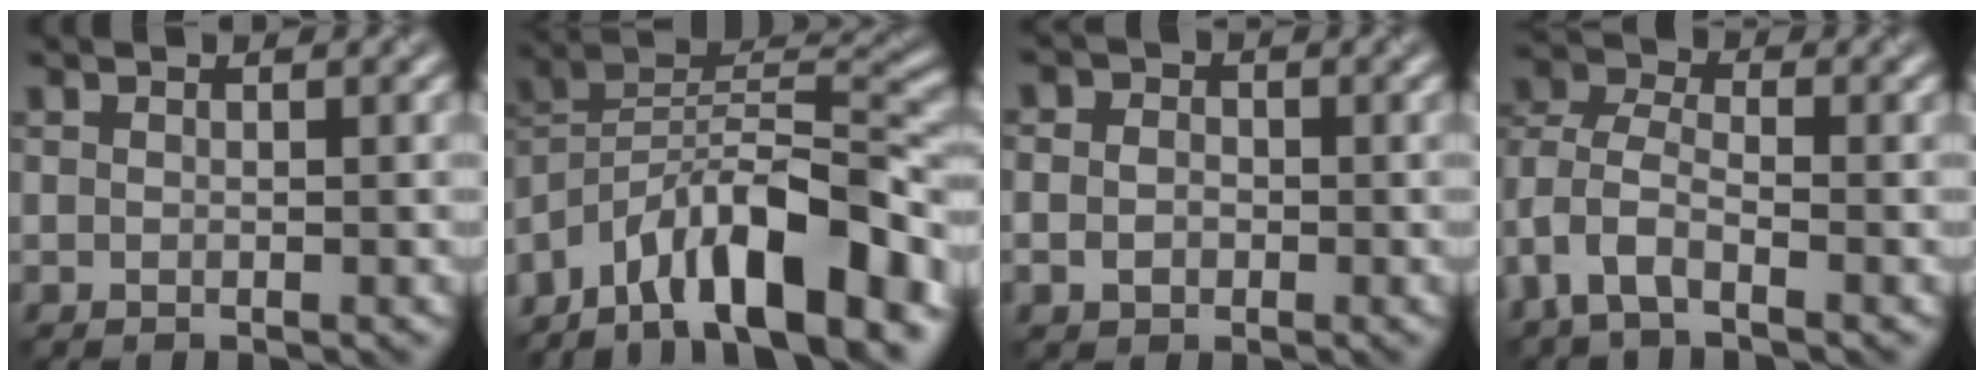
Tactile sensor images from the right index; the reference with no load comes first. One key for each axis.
{"total": 13.7, "fx": -8.2, "fy": 4.9, "fz": 9.8, "tx": -0.159, "ty": 0.037, "tz": -0.148}
{"total": 2.4, "fx": -0.3, "fy": 2.1, "fz": 1.2, "tx": -0.008, "ty": 0.002, "tz": -0.016}
{"total": 4.7, "fx": -2.2, "fy": 2.4, "fz": 3.3, "tx": -0.078, "ty": 0.005, "tz": -0.059}